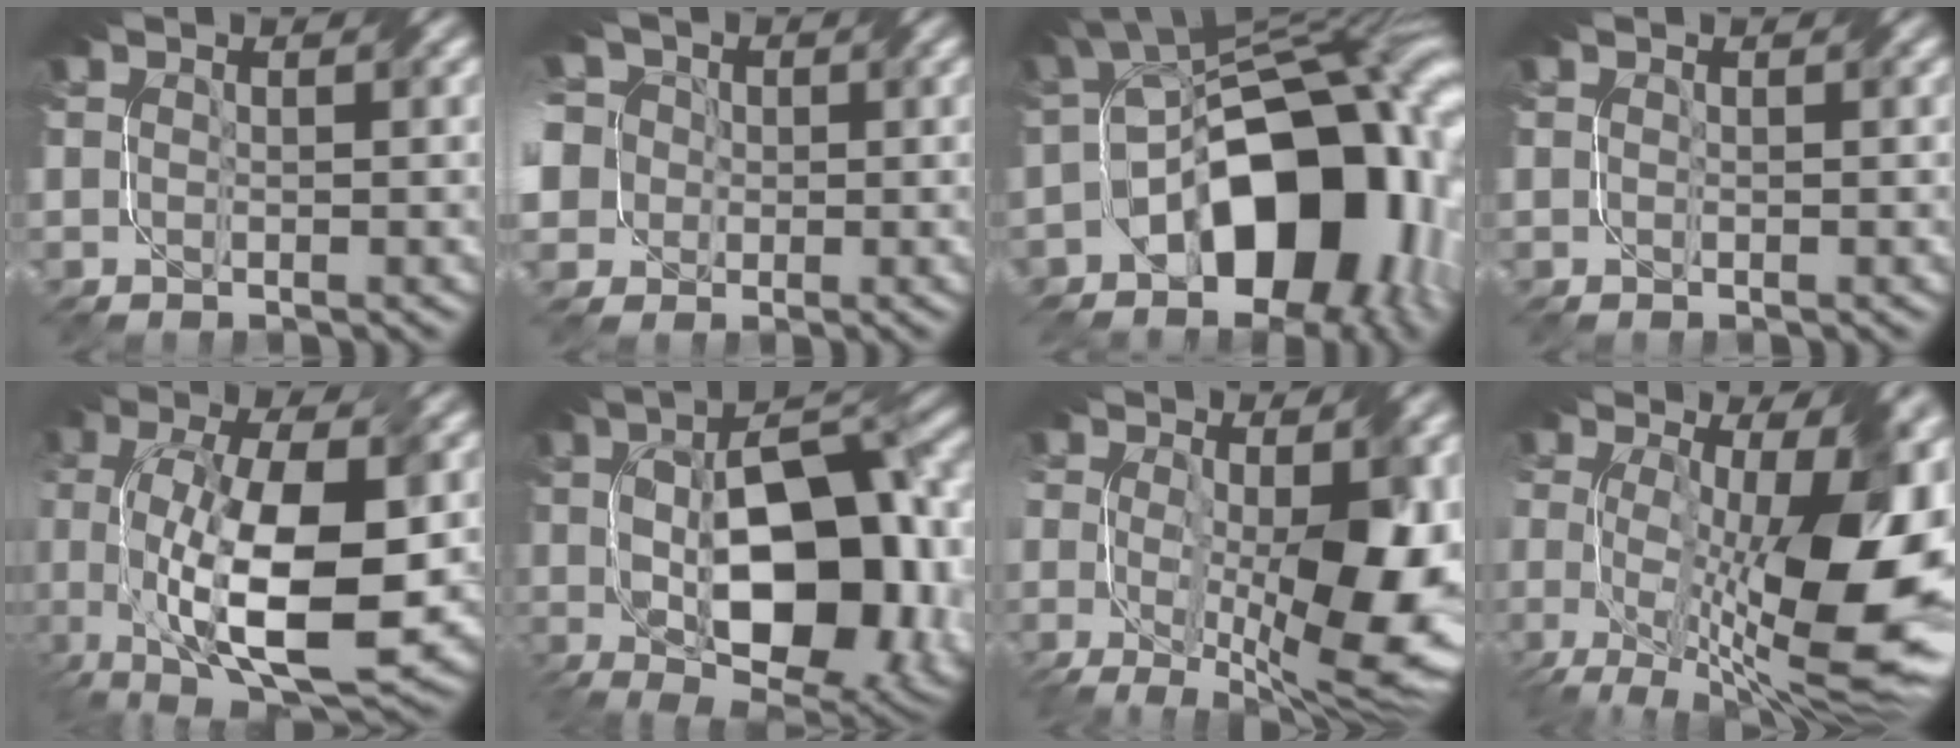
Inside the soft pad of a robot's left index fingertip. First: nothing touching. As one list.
[{"total": 10.1, "force": [1.2, 8.9, 4.6], "torque": [-0.098, 0.035, -0.027]}, {"total": 15.9, "force": [-4.7, 9.6, 11.7], "torque": [-0.130, 0.024, -0.085]}, {"total": 0.0}, {"total": 13.2, "force": [-1.5, 5.8, 11.7], "torque": [-0.210, -0.011, -0.020]}, {"total": 17.0, "force": [0.0, 8.9, 14.5], "torque": [-0.198, -0.009, 0.021]}, {"total": 11.8, "force": [-1.5, 4.8, 10.7], "torque": [-0.173, -0.021, -0.013]}, {"total": 15.4, "force": [-1.2, 6.4, 14.0], "torque": [-0.201, -0.015, -0.003]}]